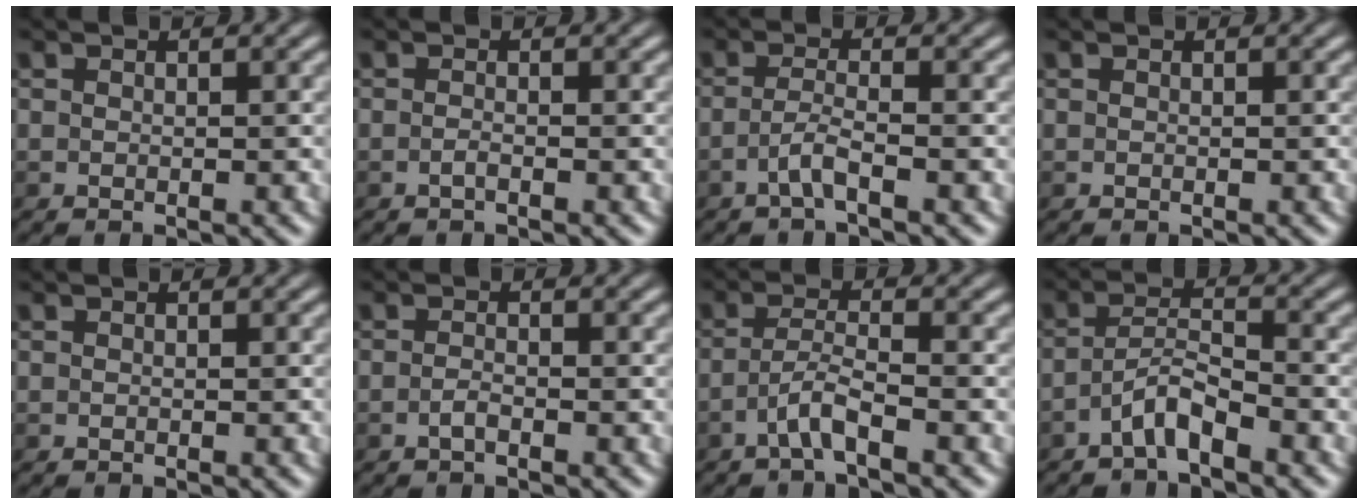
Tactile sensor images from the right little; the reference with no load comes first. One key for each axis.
{"total": 1.1, "fx": -1.0, "fy": -0.1, "fz": 0.4, "tx": -0.007, "ty": 0.000, "tz": -0.021}
{"total": 3.1, "fx": -2.5, "fy": -0.1, "fz": 1.8, "tx": -0.051, "ty": 0.001, "tz": -0.050}
{"total": 0.0}
{"total": 0.0}
{"total": 1.7, "fx": -1.6, "fy": 0.2, "fz": 0.7, "tx": -0.017, "ty": 0.001, "tz": -0.033}
{"total": 3.6, "fx": -2.9, "fy": -0.1, "fz": 2.1, "tx": -0.054, "ty": 0.006, "tz": -0.061}
{"total": 3.8, "fx": -3.3, "fy": 0.0, "fz": 1.9, "tx": -0.047, "ty": 0.009, "tz": -0.068}